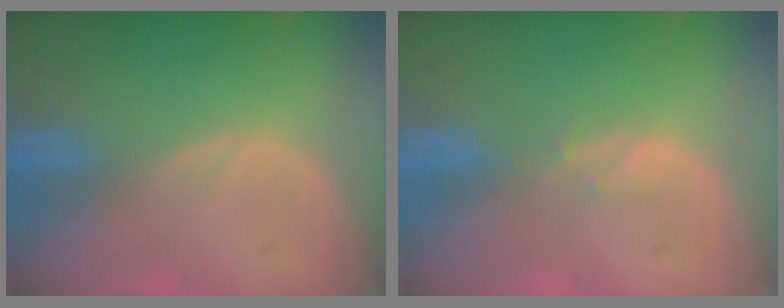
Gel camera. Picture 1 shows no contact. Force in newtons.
{"total": 0.8, "press": 0.8, "slide": 0.3}